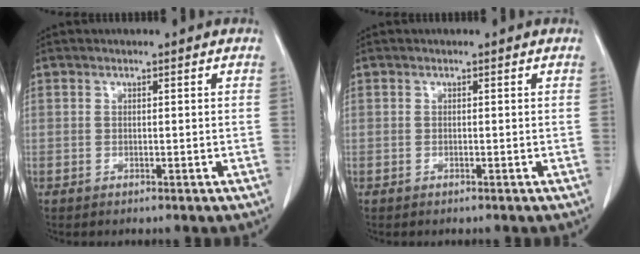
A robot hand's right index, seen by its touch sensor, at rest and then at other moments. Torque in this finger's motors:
{"motor_torque": [-0.12, 0.05, -0.03, -0.05]}